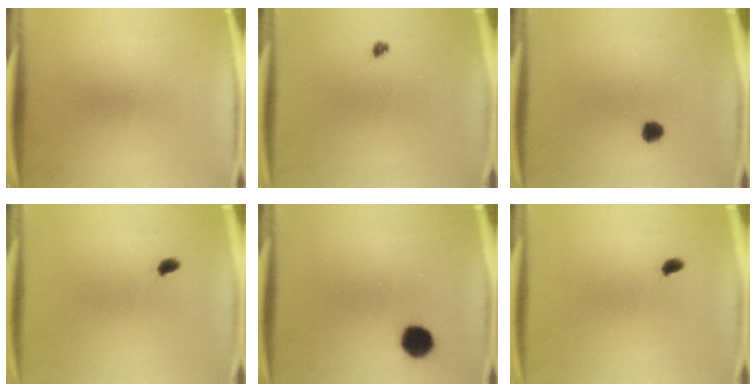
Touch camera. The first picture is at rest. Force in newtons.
{"total": 1.0}
{"total": 2.4}
{"total": 1.4}
{"total": 6.7}
{"total": 1.4}